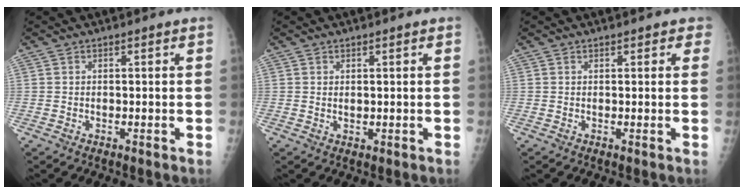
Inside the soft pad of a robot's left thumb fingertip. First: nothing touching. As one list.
[{"total": 1.0, "force": [0.4, 0.6, 0.7], "torque": [-0.010, -0.005, 0.010]}, {"total": 1.7, "force": [1.1, 1.0, 0.7], "torque": [0.014, -0.001, 0.006]}]